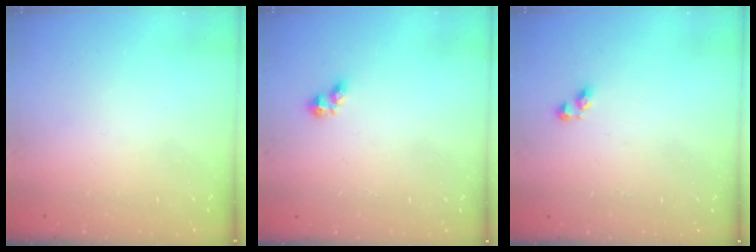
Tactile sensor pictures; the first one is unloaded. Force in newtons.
{"total": 2.6, "press": 2.5, "slide": 0.5}
{"total": 3.8, "press": 3.7, "slide": 0.5}